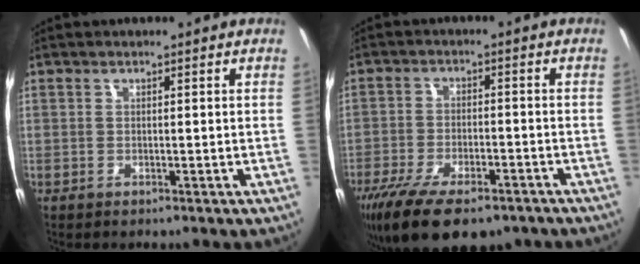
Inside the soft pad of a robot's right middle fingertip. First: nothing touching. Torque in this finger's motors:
{"motor_torque": [1.42, -0.72, 0.34, 0.21]}